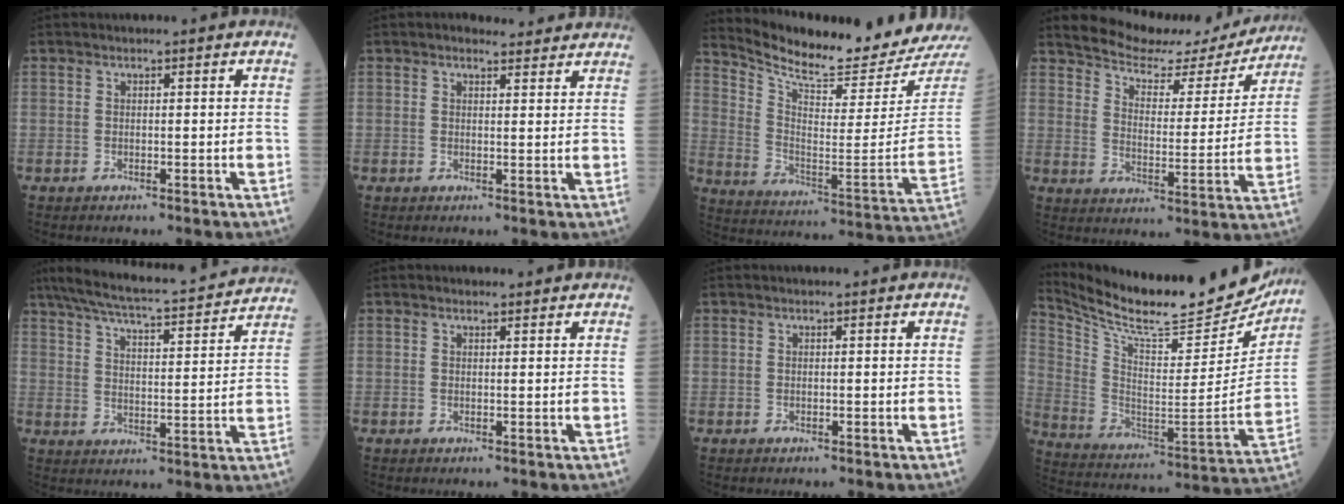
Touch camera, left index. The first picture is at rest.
{"total": 3.8, "force": [3.5, 1.2, 0.8], "torque": [-0.013, 0.011, 0.037]}
{"total": 18.7, "force": [18.1, -0.3, 4.7], "torque": [-0.107, -0.108, 0.264]}
{"total": 16.0, "force": [15.4, 3.3, 3.1], "torque": [-0.047, -0.019, 0.208]}
{"total": 21.1, "force": [18.8, 2.4, 9.3], "torque": [-0.158, 0.017, 0.257]}
{"total": 0.8, "force": [0.7, 0.2, 0.0], "torque": [-0.011, -0.002, 0.010]}
{"total": 0.0}
{"total": 26.7, "force": [24.2, 3.8, 10.7], "torque": [-0.198, -0.073, 0.352]}